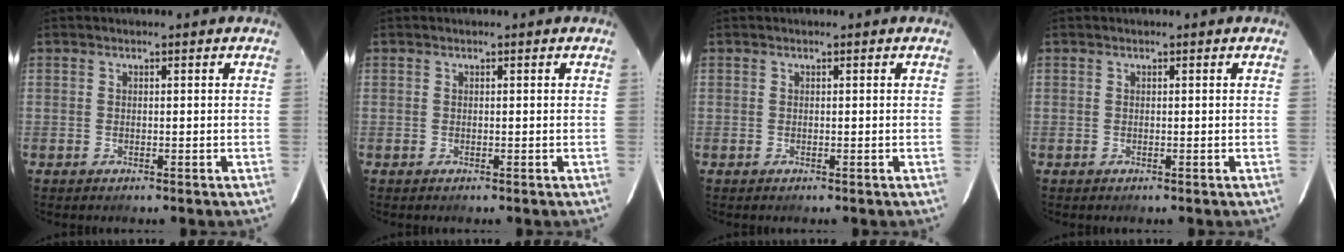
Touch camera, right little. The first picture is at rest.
{"total": 0.0}
{"total": 0.0}
{"total": 0.0}